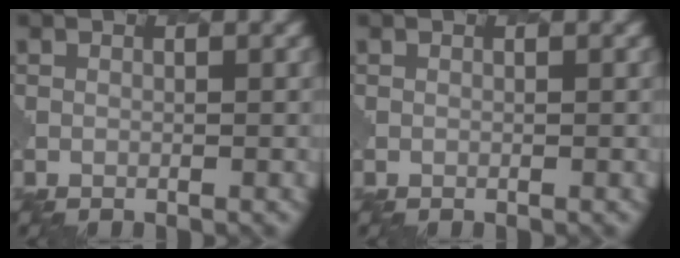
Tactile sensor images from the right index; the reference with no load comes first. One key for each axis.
{"total": 0.0}